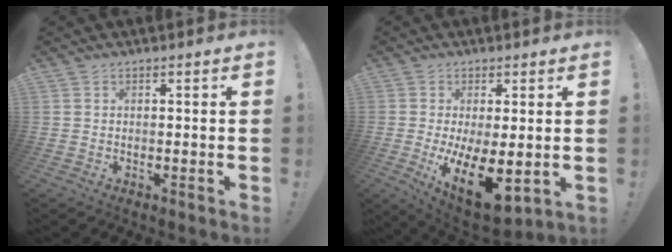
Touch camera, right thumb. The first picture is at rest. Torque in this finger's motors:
{"motor_torque": [-0.14, 0.93, 1.72, -0.43, 0.12]}